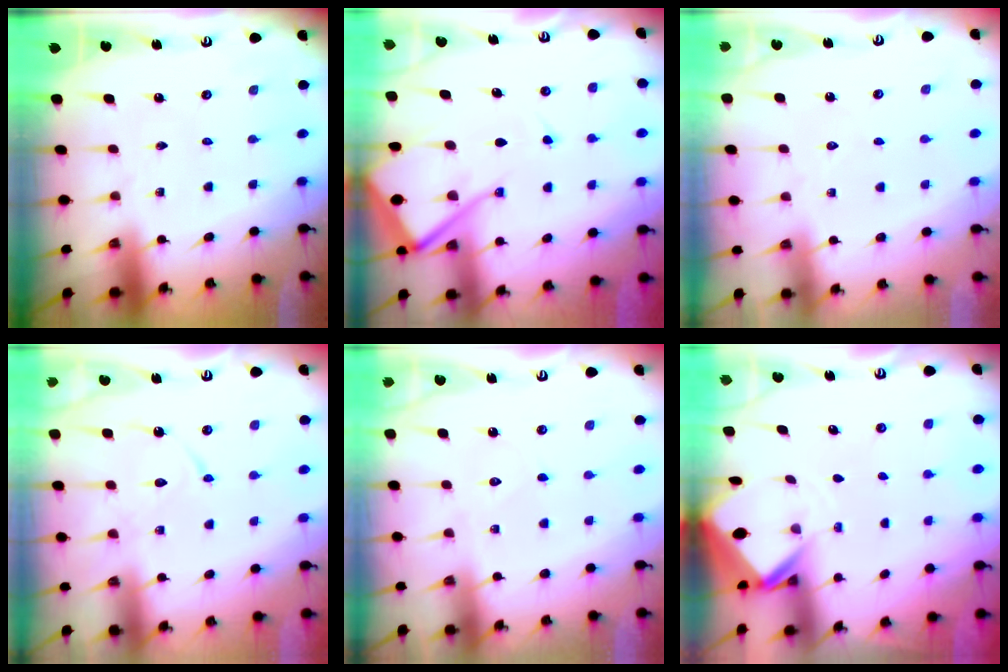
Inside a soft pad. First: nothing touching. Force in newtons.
{"total": 13.7, "press": 13.6, "slide": 1.6}
{"total": 2.5, "press": 2.4, "slide": 0.4}
{"total": 12.1, "press": 12.0, "slide": 1.0}
{"total": 5.6, "press": 5.5, "slide": 0.7}
{"total": 2.7, "press": 2.7, "slide": 0.2}